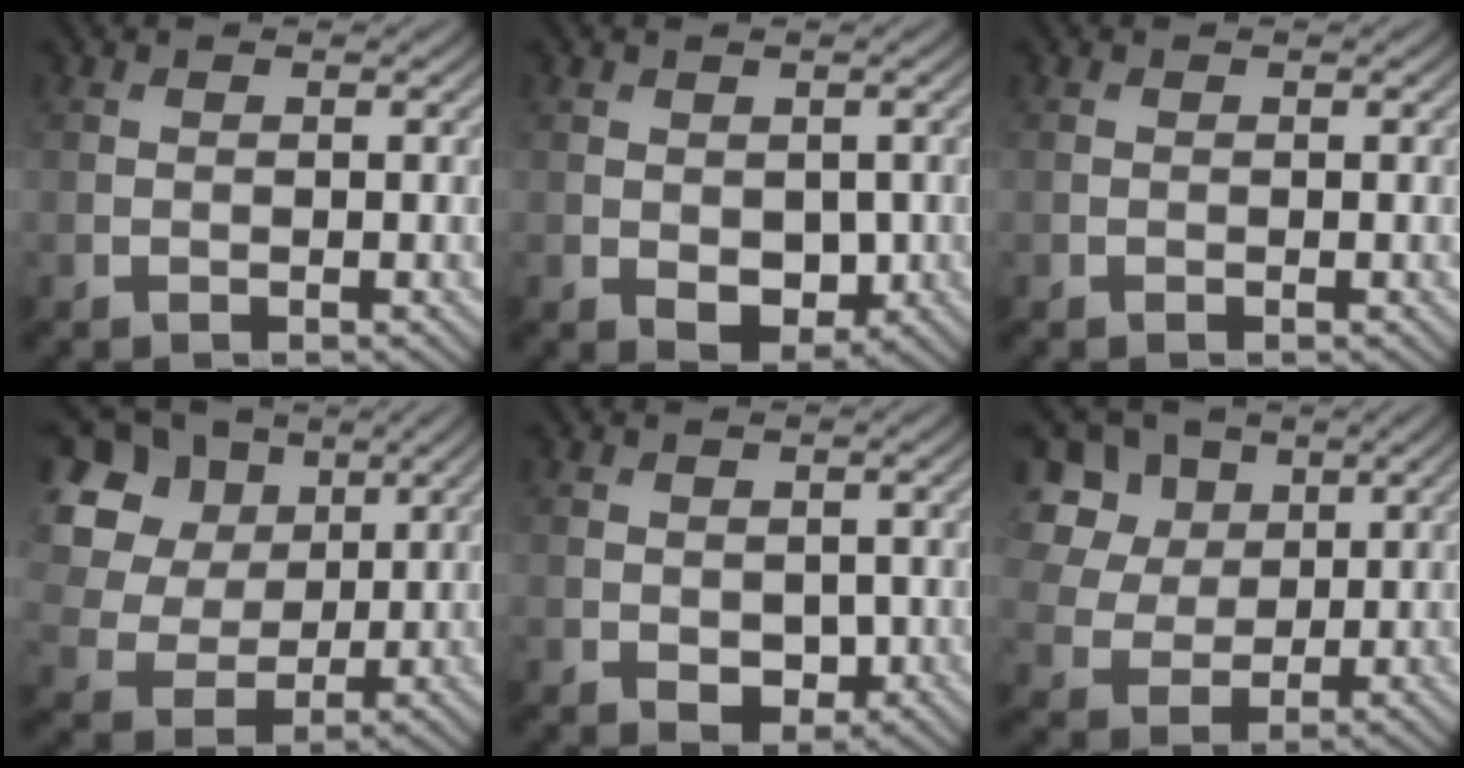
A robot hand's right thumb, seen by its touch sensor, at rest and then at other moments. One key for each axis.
{"total": 3.4, "fx": -0.1, "fy": 2.4, "fz": 2.4, "tx": -0.042, "ty": -0.014, "tz": 0.004}
{"total": 0.0}
{"total": 14.8, "fx": 5.1, "fy": 11.8, "fz": 7.4, "tx": -0.242, "ty": 0.043, "tz": 0.117}
{"total": 2.4, "fx": -0.1, "fy": 1.8, "fz": 1.5, "tx": -0.029, "ty": -0.010, "tz": 0.004}
{"total": 10.6, "fx": 4.2, "fy": 8.2, "fz": 5.1, "tx": -0.158, "ty": 0.019, "tz": 0.094}